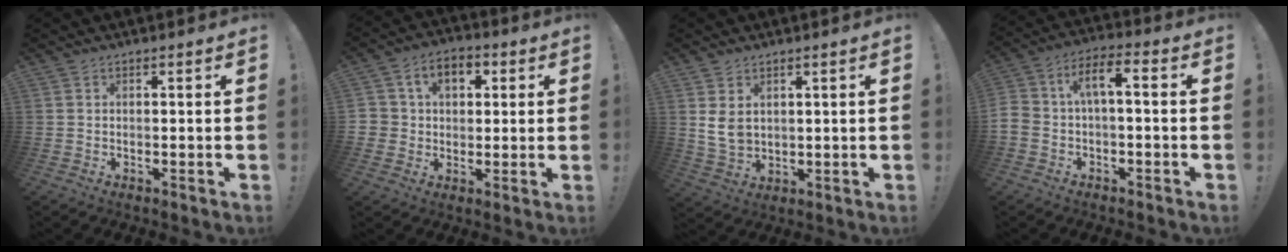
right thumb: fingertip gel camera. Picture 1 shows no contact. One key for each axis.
{"total": 8.4, "fx": 2.0, "fy": 7.1, "fz": 4.1, "tx": -0.064, "ty": 0.000, "tz": 0.042}
{"total": 6.7, "fx": 2.7, "fy": 4.7, "fz": 4.0, "tx": -0.071, "ty": -0.010, "tz": 0.053}
{"total": 7.2, "fx": -1.6, "fy": 4.0, "fz": 5.7, "tx": -0.119, "ty": 0.021, "tz": -0.027}